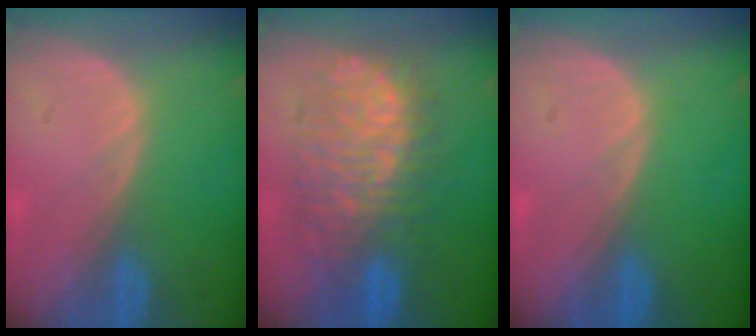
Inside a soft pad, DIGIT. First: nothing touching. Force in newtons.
{"total": 11.1, "press": 11.0, "slide": 1.2}
{"total": 0.0}